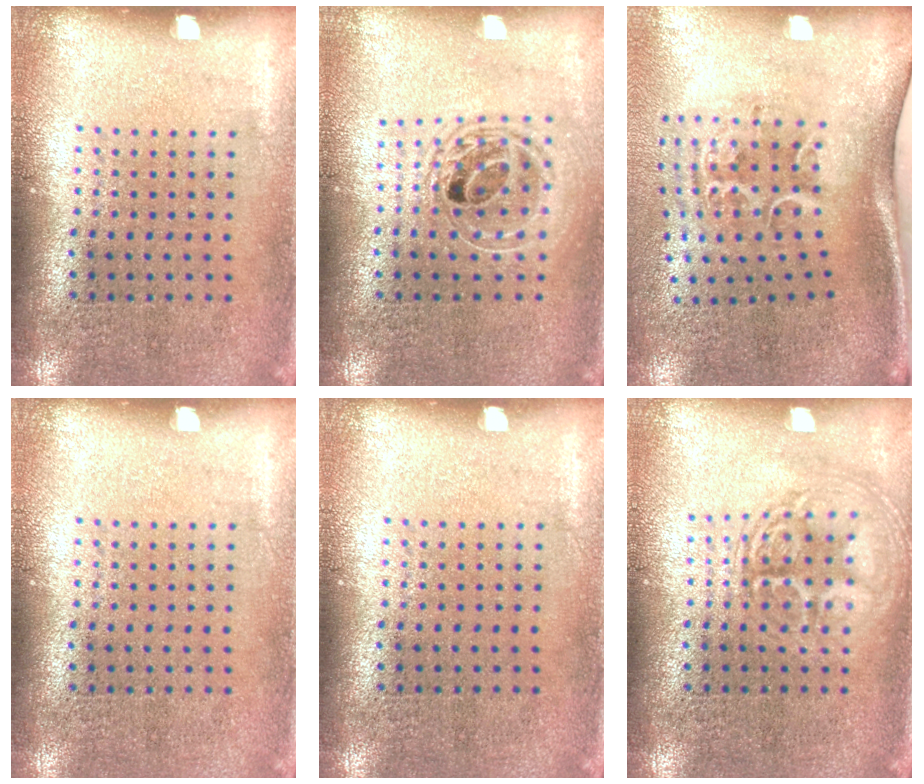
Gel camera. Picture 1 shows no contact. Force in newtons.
{"total": 1.7, "press": 1.4, "slide": 0.9}
{"total": 2.3, "press": 1.4, "slide": 1.8}
{"total": 0.0}
{"total": 0.0}
{"total": 2.9, "press": 2.9, "slide": 0.4}